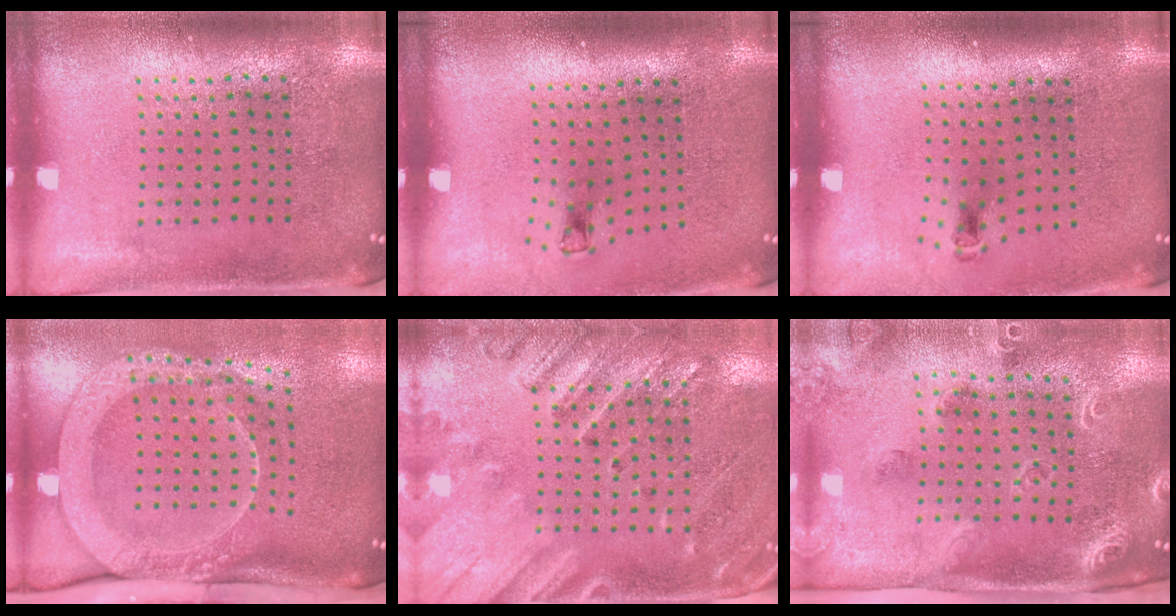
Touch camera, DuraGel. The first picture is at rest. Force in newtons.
{"total": 0.7, "press": 0.3, "slide": 0.6}
{"total": 0.6, "press": 0.3, "slide": 0.5}
{"total": 3.0, "press": 2.1, "slide": 2.1}
{"total": 2.4, "press": 2.0, "slide": 1.4}
{"total": 1.7, "press": 1.7, "slide": 0.3}